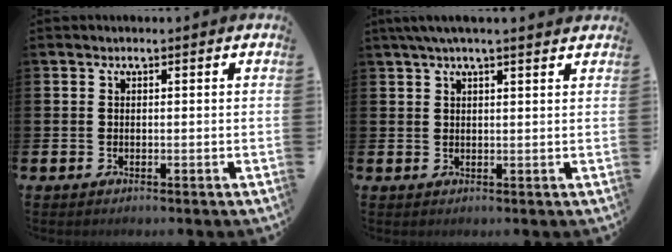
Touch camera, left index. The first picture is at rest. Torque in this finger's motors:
{"motor_torque": [1.08, -1.06, 0.56, 0.21]}